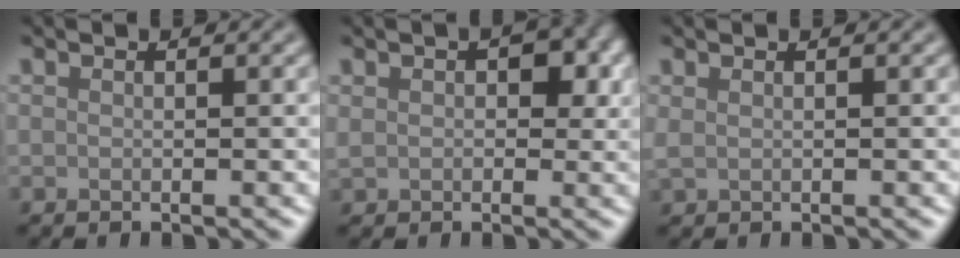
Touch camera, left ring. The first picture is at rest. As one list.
[{"total": 3.2, "force": [0.5, 2.2, 2.3], "torque": [-0.043, 0.002, 0.012]}, {"total": 0.6, "force": [0.4, 0.2, 0.3], "torque": [-0.013, -0.003, 0.008]}]